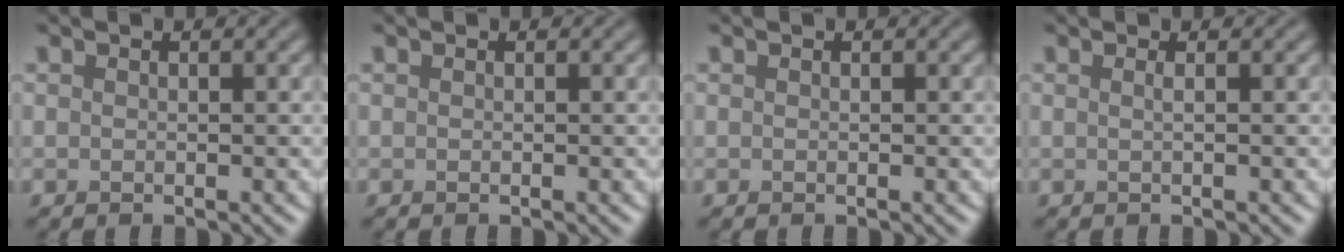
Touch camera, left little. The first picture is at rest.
{"total": 0.0}
{"total": 0.0}
{"total": 0.9, "force": [0.2, 0.4, 0.8], "torque": [-0.009, -0.001, -0.006]}